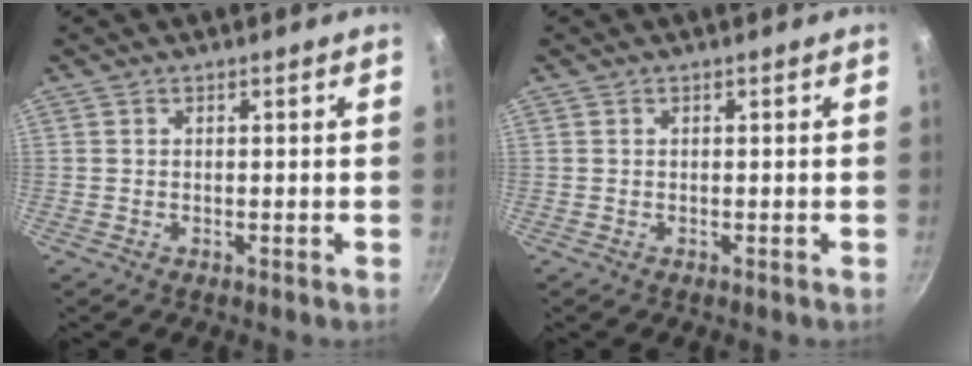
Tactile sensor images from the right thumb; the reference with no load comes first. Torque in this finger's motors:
{"motor_torque": [0.00, 0.00, 0.00, 0.00, 0.00]}